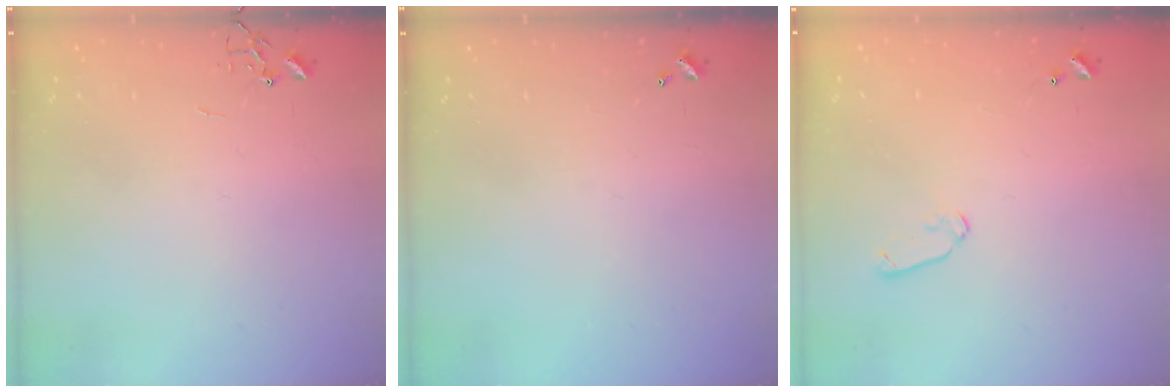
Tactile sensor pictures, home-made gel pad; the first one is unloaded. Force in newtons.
{"total": 0.0}
{"total": 6.8, "press": 6.7, "slide": 1.0}